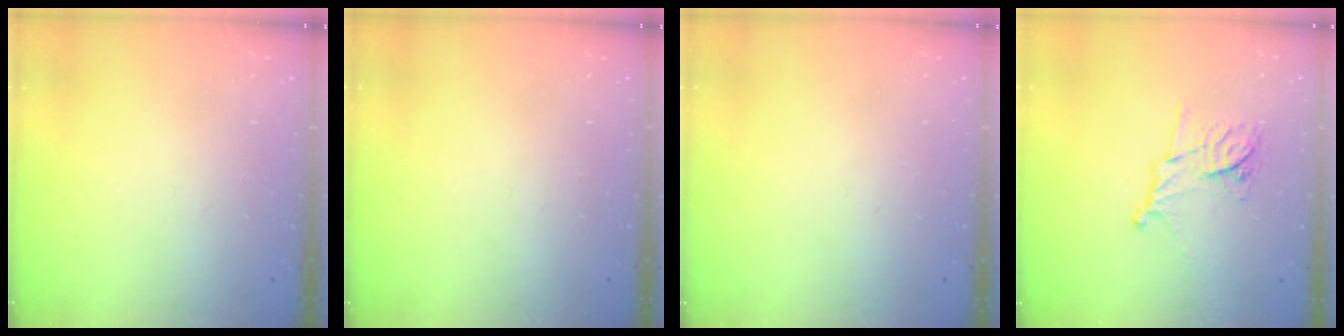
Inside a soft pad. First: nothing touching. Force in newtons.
{"total": 0.0}
{"total": 0.0}
{"total": 10.3, "press": 10.3, "slide": 0.3}